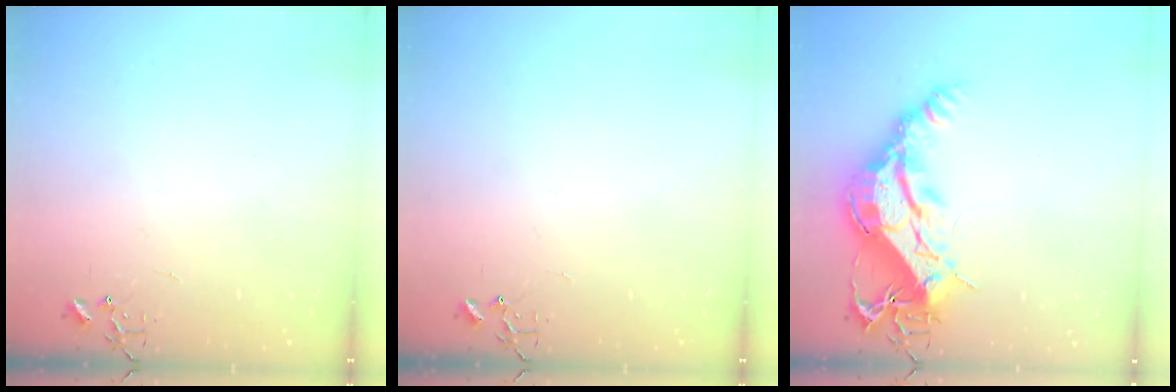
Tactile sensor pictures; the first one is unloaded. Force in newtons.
{"total": 0.0}
{"total": 20.3, "press": 20.2, "slide": 2.1}